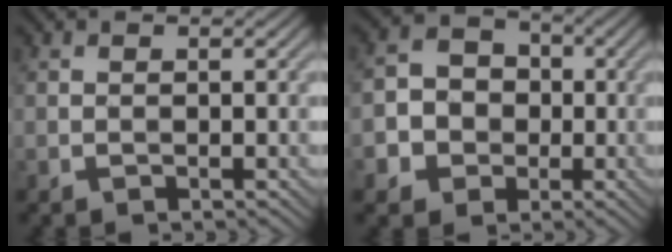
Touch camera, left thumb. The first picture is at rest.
{"total": 5.9, "force": [-1.3, 5.4, 2.0], "torque": [-0.033, 0.002, -0.046]}